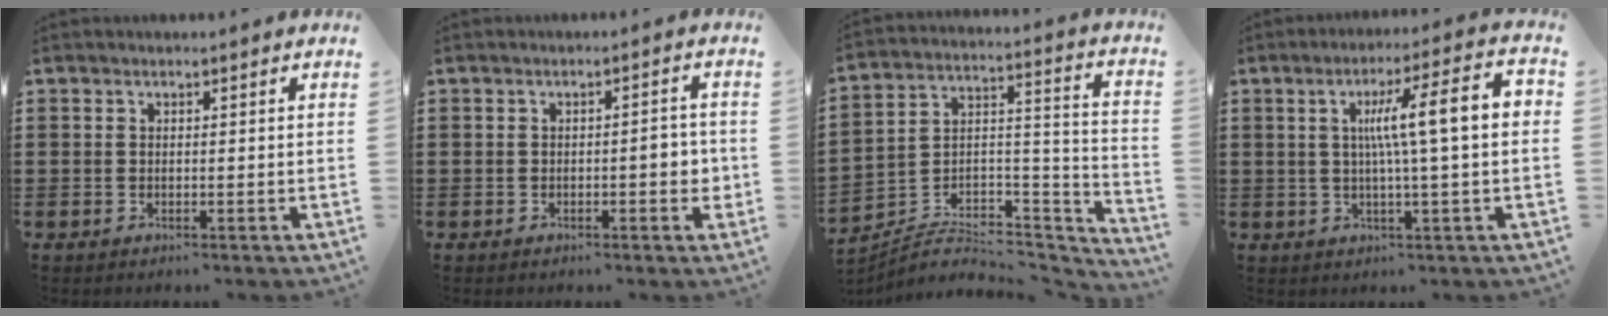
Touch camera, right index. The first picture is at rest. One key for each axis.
{"total": 2.9, "fx": -0.6, "fy": 0.9, "fz": 2.7, "tx": -0.037, "ty": 0.002, "tz": -0.015}
{"total": 4.7, "fx": -3.7, "fy": 2.4, "fz": 1.6, "tx": -0.026, "ty": -0.001, "tz": -0.072}
{"total": 9.6, "fx": 1.0, "fy": 0.5, "fz": 9.6, "tx": -0.169, "ty": 0.002, "tz": 0.006}